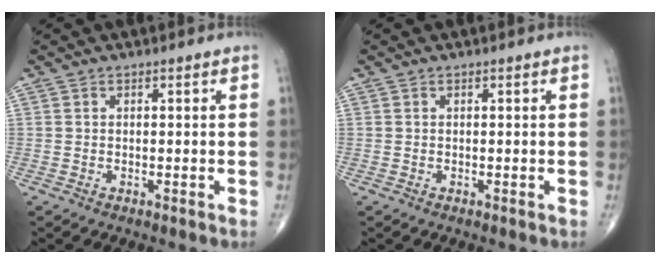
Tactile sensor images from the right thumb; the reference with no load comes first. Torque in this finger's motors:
{"motor_torque": [0.03, 0.03, 0.00, 0.00, 0.00]}